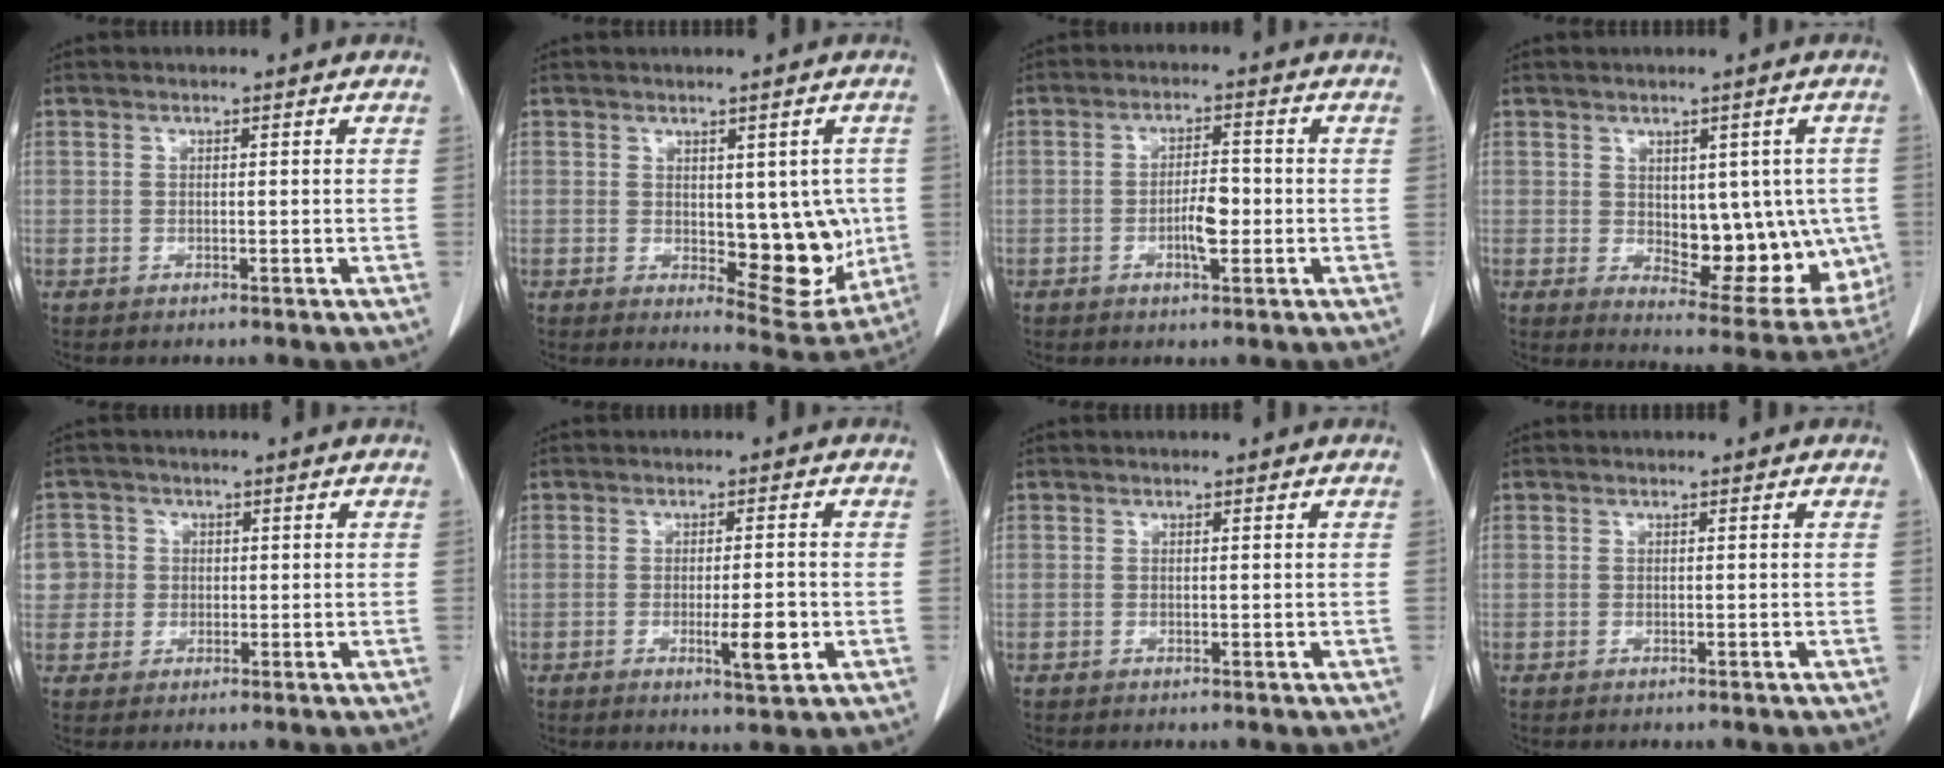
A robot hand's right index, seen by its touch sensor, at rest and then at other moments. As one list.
[{"total": 9.8, "force": [-0.5, 4.7, 8.7], "torque": [-0.084, -0.006, 0.010]}, {"total": 4.5, "force": [-1.1, 1.3, 4.2], "torque": [-0.075, 0.002, -0.017]}, {"total": 13.8, "force": [-0.5, 6.7, 12.0], "torque": [-0.141, -0.002, 0.015]}, {"total": 5.6, "force": [0.6, 5.6, 0.5], "torque": [-0.006, 0.020, 0.013]}, {"total": 4.7, "force": [-1.3, 0.7, 4.5], "torque": [-0.068, -0.004, -0.016]}, {"total": 0.0}, {"total": 0.0}]